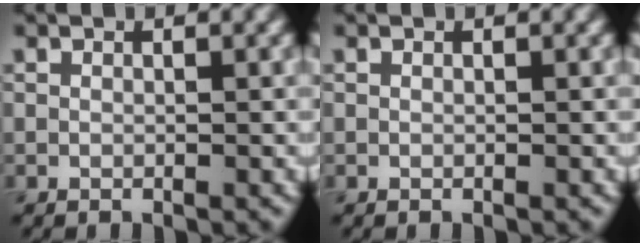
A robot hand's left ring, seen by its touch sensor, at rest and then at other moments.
{"total": 0.0}